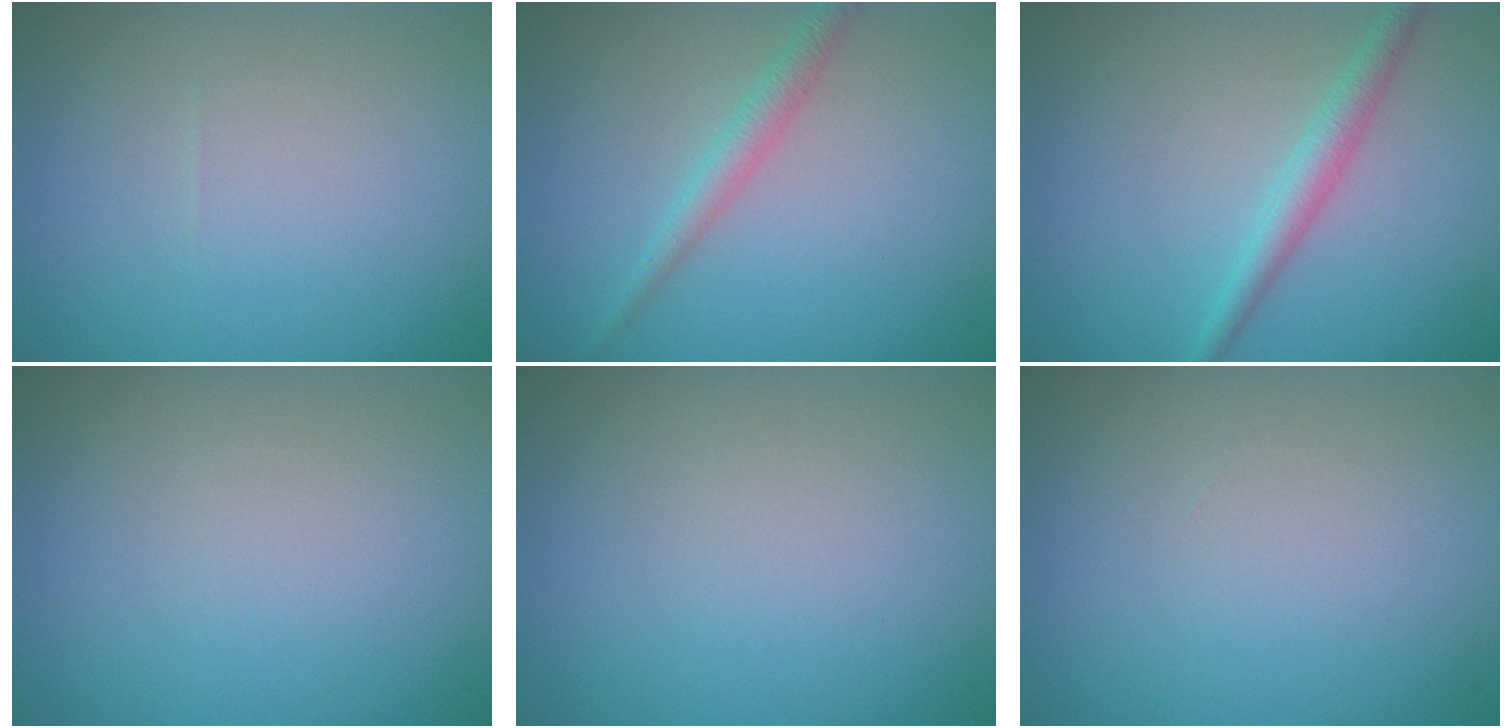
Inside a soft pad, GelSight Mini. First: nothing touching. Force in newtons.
{"total": 1.9, "press": 1.9, "slide": 0.0}
{"total": 2.3, "press": 2.3, "slide": 0.0}
{"total": 0.0}
{"total": 0.0}
{"total": 0.0}